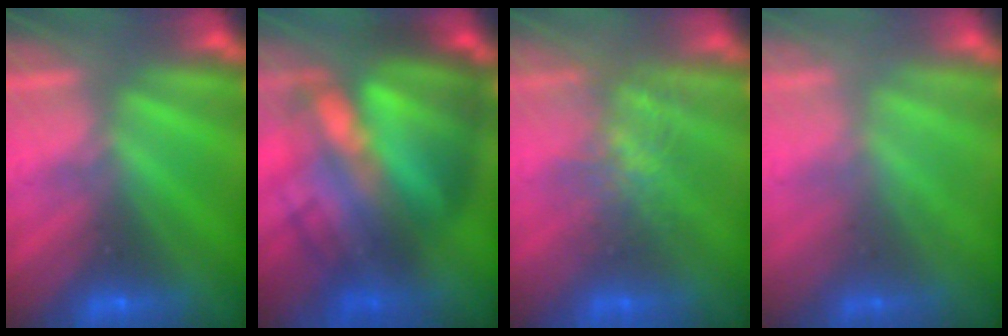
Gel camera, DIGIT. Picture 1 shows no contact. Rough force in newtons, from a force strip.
{"total": 7.1}
{"total": 4.5}
{"total": 2.3}